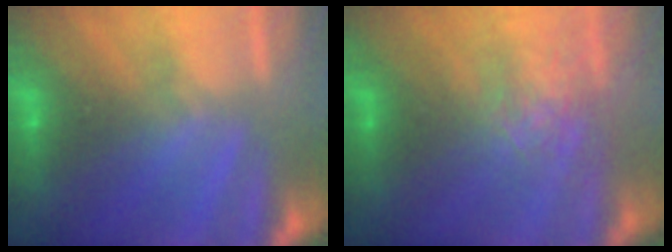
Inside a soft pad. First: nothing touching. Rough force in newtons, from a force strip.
{"total": 2.6}